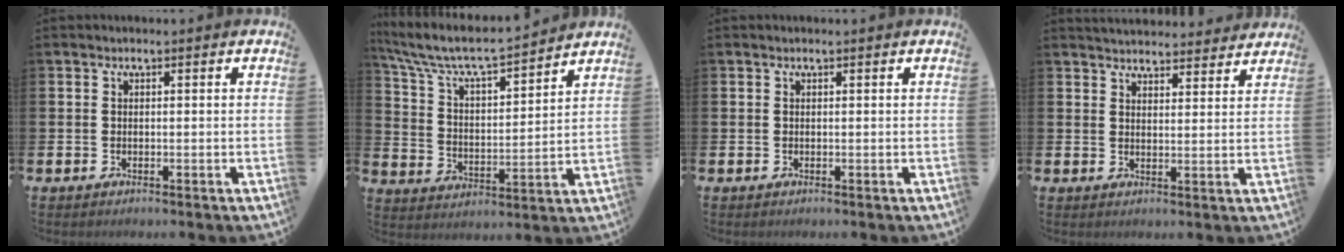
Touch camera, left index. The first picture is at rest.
{"total": 7.5, "force": [7.0, 1.1, 2.4], "torque": [-0.086, -0.053, 0.118]}
{"total": 0.0}
{"total": 4.1, "force": [4.0, 0.6, 0.1], "torque": [-0.012, -0.024, 0.073]}